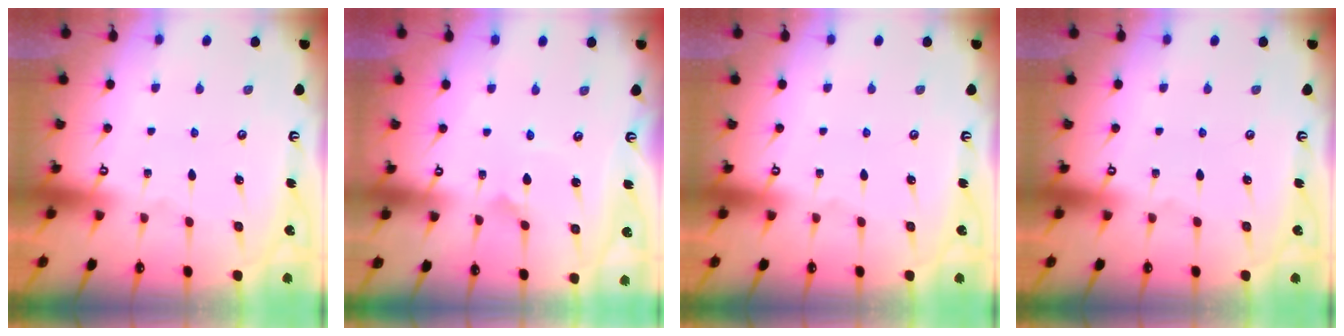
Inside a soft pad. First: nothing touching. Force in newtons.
{"total": 2.3, "press": 2.3, "slide": 0.2}
{"total": 0.0}
{"total": 0.0}